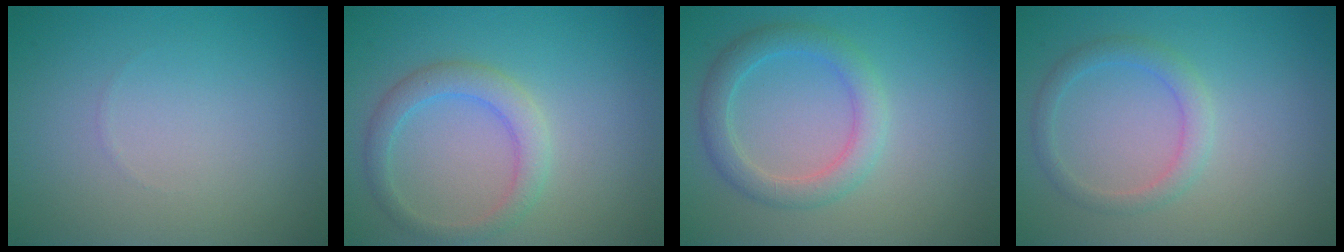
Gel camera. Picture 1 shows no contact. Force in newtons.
{"total": 2.9, "press": 2.9, "slide": 0.1}
{"total": 3.1, "press": 3.1, "slide": 0.0}
{"total": 2.1, "press": 2.1, "slide": 0.2}